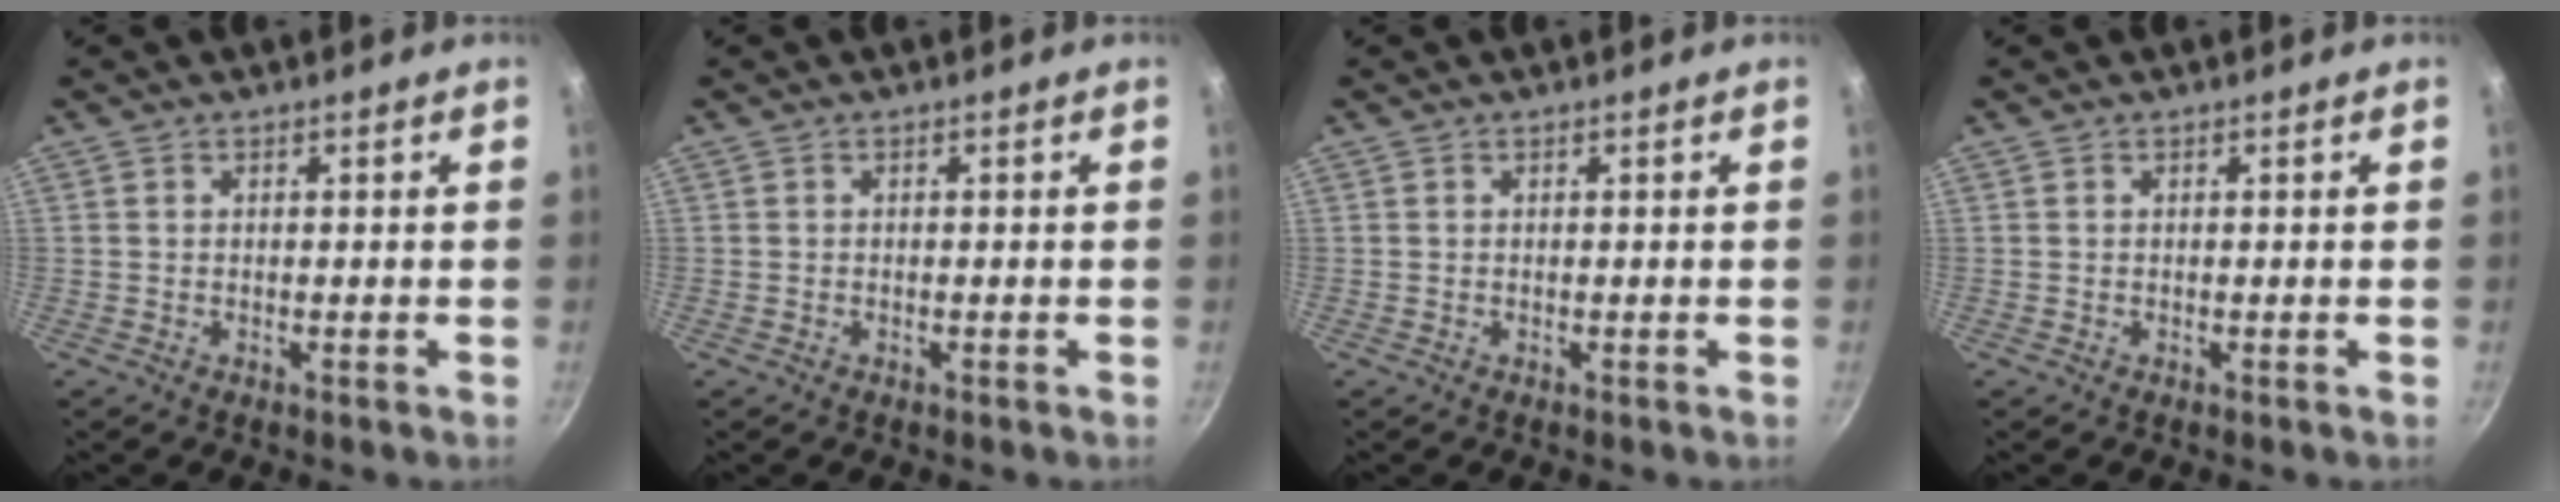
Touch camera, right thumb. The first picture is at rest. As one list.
[{"total": 0.0}, {"total": 0.0}, {"total": 0.0}]